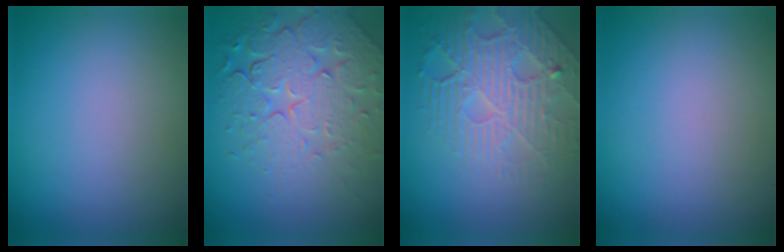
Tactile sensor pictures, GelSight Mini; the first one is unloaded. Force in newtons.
{"total": 8.2, "press": 5.8, "slide": 5.8}
{"total": 5.6, "press": 4.7, "slide": 3.0}
{"total": 0.0}